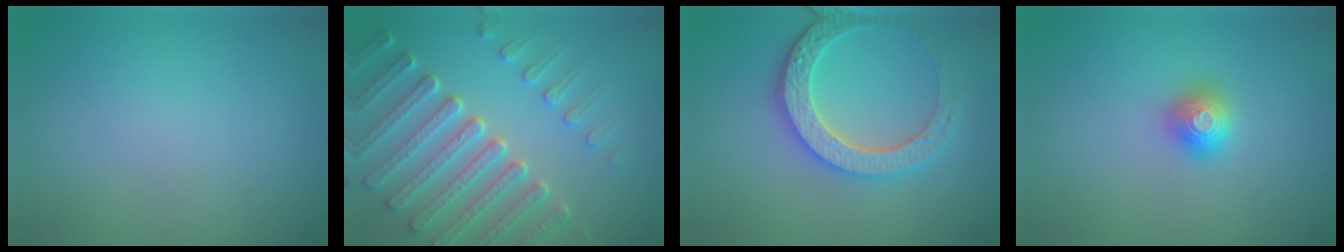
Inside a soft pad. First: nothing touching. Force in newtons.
{"total": 7.2, "press": 5.6, "slide": 4.6}
{"total": 4.3, "press": 4.1, "slide": 1.5}
{"total": 1.6, "press": 1.6, "slide": 0.2}